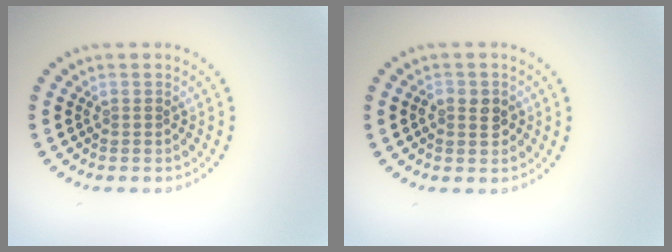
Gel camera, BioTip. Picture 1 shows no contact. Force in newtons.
{"total": 2.0, "press": 2.0, "slide": 0.3}